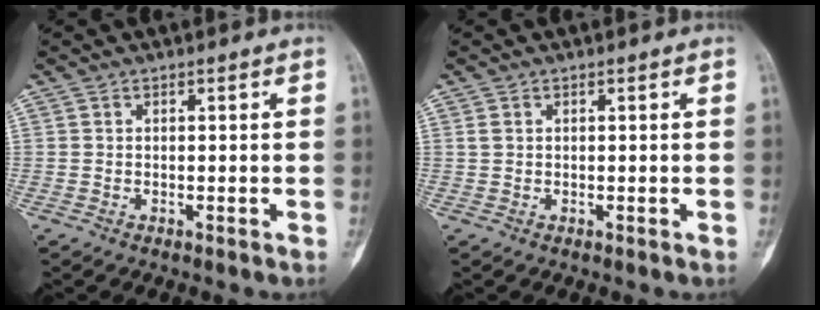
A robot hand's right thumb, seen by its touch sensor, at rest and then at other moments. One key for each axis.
{"total": 0.8, "fx": 0.3, "fy": 0.6, "fz": 0.5, "tx": -0.010, "ty": 0.006, "tz": 0.007}